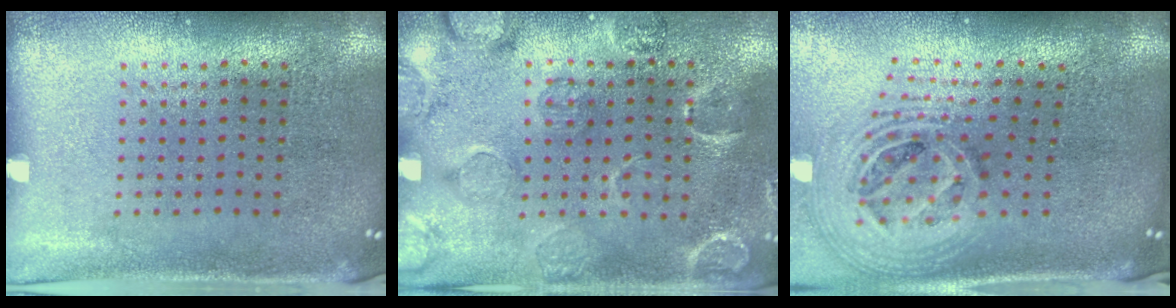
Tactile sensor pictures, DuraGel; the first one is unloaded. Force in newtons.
{"total": 2.7, "press": 1.9, "slide": 1.9}
{"total": 2.7, "press": 1.9, "slide": 1.9}